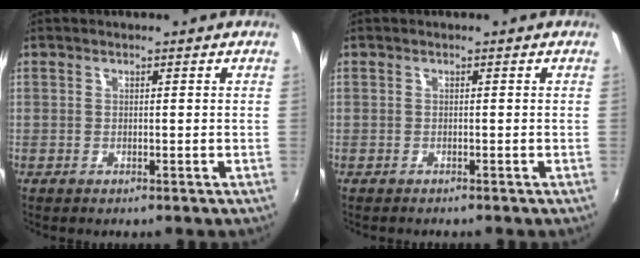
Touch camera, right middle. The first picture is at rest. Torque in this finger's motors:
{"motor_torque": [0.05, -0.06, 0.00, 0.02]}